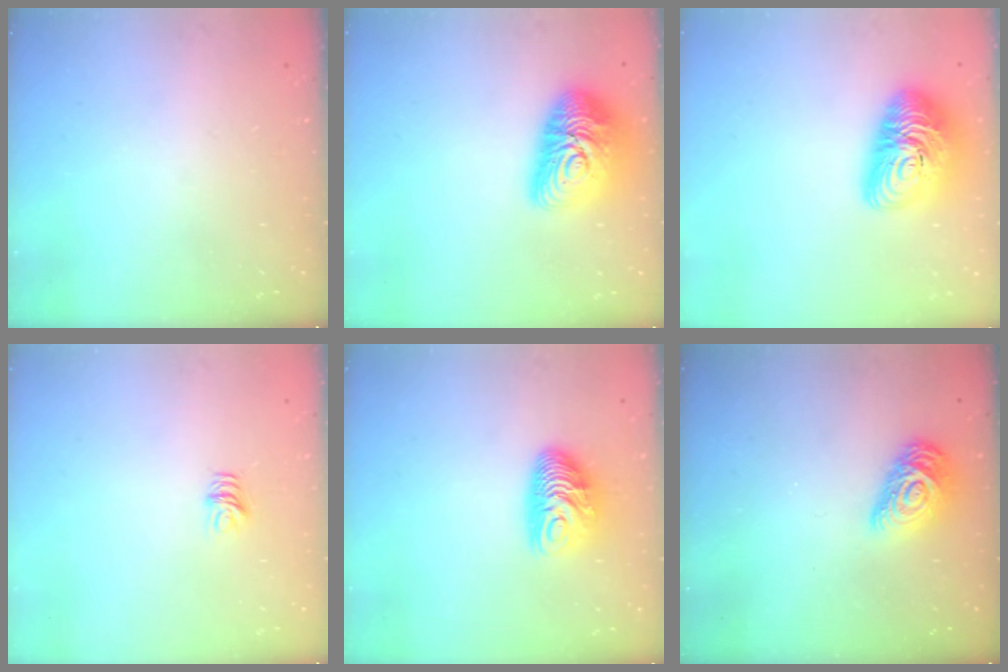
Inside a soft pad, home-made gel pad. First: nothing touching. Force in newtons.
{"total": 15.9, "press": 15.9, "slide": 1.0}
{"total": 15.1, "press": 15.1, "slide": 1.1}
{"total": 5.1, "press": 5.1, "slide": 0.5}
{"total": 9.7, "press": 9.7, "slide": 0.4}
{"total": 12.2, "press": 12.2, "slide": 0.5}